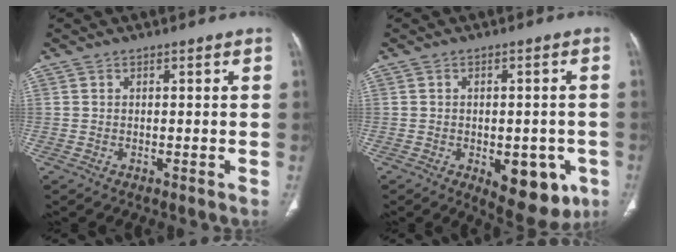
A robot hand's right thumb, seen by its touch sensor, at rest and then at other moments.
{"total": 11.6, "force": [-4.2, 6.1, 9.0], "torque": [-0.079, 0.005, -0.044]}